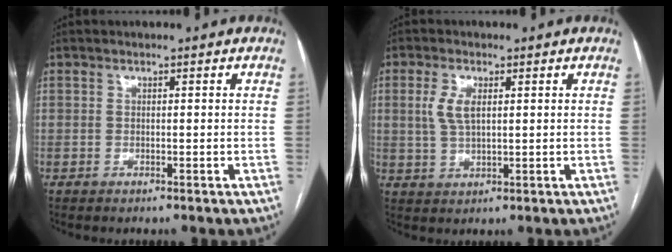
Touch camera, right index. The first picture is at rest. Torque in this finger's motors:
{"motor_torque": [0.60, 0.17, 0.39, 0.12]}